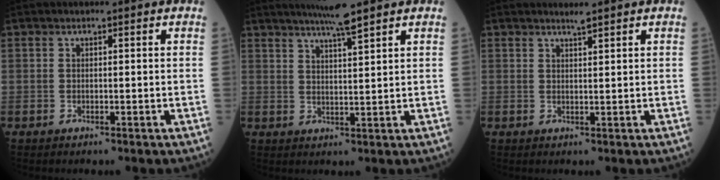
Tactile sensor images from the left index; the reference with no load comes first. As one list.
[{"total": 5.4, "force": [4.5, -0.9, 2.9], "torque": [-0.048, 0.004, 0.081]}, {"total": 1.3, "force": [1.2, -0.3, 0.5], "torque": [-0.012, -0.002, 0.025]}]